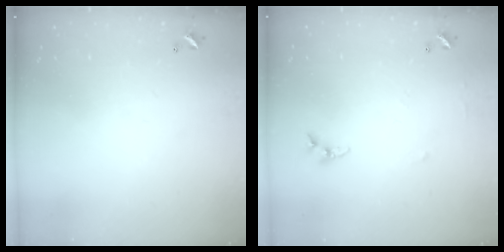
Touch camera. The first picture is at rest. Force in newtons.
{"total": 4.5, "press": 4.5, "slide": 0.5}